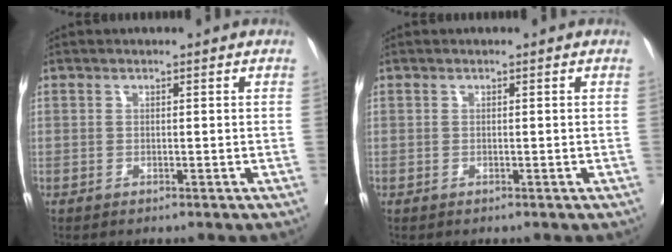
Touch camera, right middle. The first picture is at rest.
{"total": 0.0}